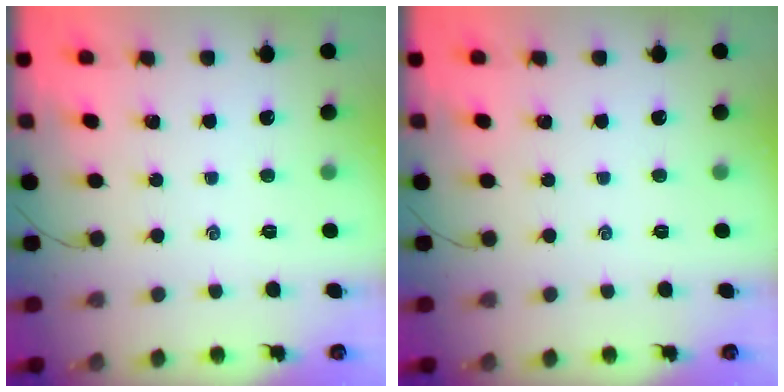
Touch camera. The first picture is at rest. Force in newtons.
{"total": 0.0}